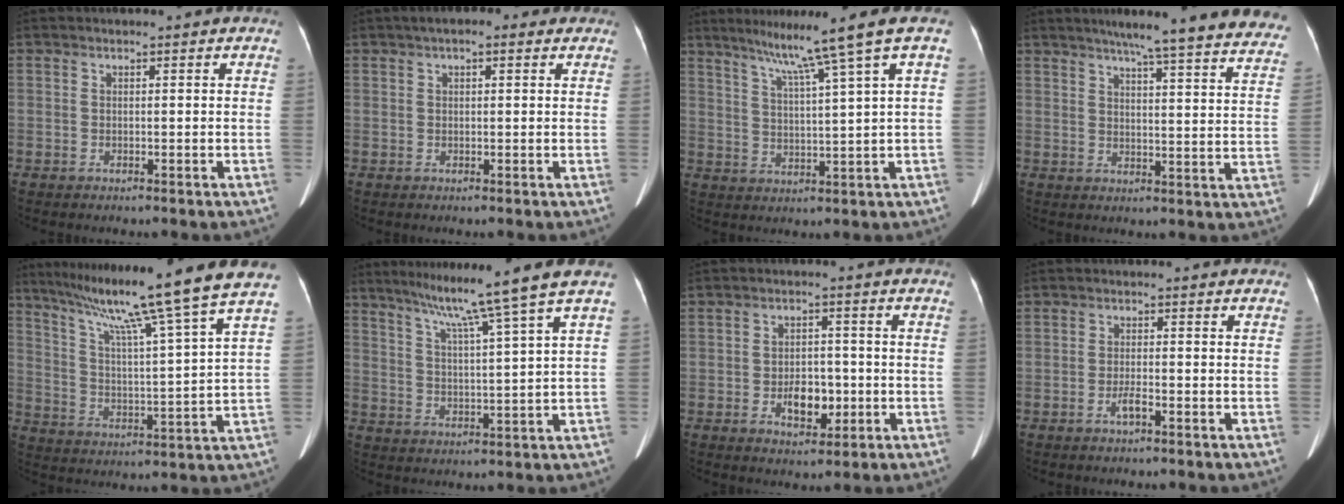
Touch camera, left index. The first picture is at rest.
{"total": 3.6, "force": [2.1, 1.5, 2.5], "torque": [-0.039, 0.025, 0.027]}
{"total": 9.1, "force": [5.9, -2.9, 6.3], "torque": [-0.098, -0.001, 0.097]}
{"total": 25.7, "force": [22.8, 1.3, 11.8], "torque": [-0.157, -0.056, 0.260]}
{"total": 18.5, "force": [14.7, -2.9, 10.7], "torque": [-0.176, -0.021, 0.219]}
{"total": 10.8, "force": [8.2, -3.3, 6.3], "torque": [-0.099, -0.014, 0.126]}
{"total": 5.2, "force": [-1.5, 3.1, 4.0], "torque": [-0.063, 0.006, -0.020]}
{"total": 1.8, "force": [-1.1, 0.1, 1.4], "torque": [-0.028, 0.000, -0.023]}